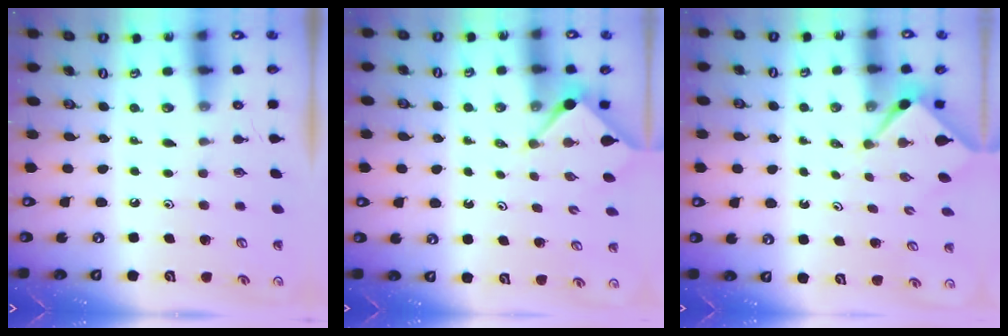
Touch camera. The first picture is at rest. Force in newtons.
{"total": 2.9, "press": 2.8, "slide": 0.3}
{"total": 2.3, "press": 2.3, "slide": 0.2}